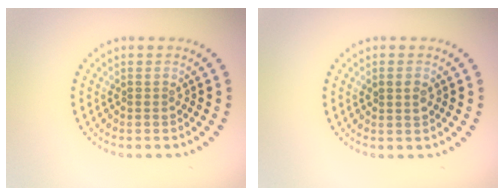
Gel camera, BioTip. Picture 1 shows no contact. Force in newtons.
{"total": 1.5, "press": 1.5, "slide": 0.2}